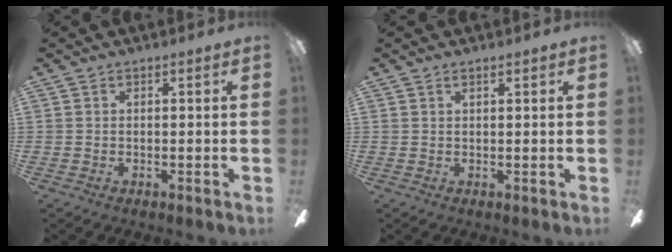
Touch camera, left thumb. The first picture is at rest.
{"total": 1.4, "force": [0.9, 0.3, 1.0], "torque": [-0.021, 0.001, 0.016]}